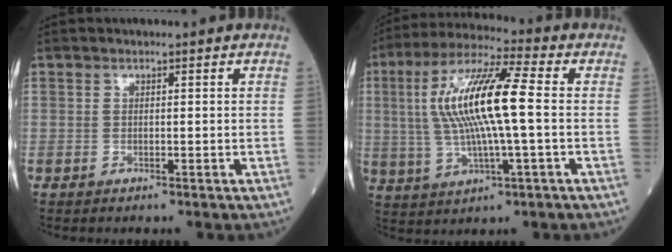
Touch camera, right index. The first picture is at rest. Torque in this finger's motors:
{"motor_torque": [1.44, 0.70, 0.54, 0.21]}